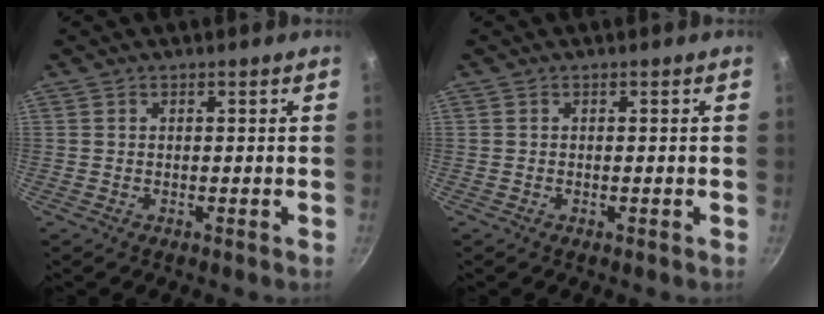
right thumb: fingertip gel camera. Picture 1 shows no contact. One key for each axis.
{"total": 0.0}